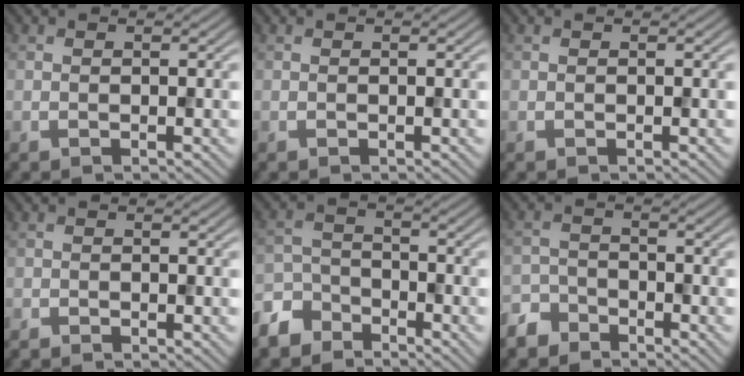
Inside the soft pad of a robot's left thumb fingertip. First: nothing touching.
{"total": 0.0}
{"total": 0.0}
{"total": 0.6, "force": [-0.6, 0.3, 0.0], "torque": [0.001, -0.004, -0.010]}
{"total": 5.9, "force": [-4.8, 3.0, 1.6], "torque": [-0.041, -0.003, -0.113]}
{"total": 3.9, "force": [-3.3, 1.9, 0.7], "torque": [-0.014, -0.001, -0.079]}